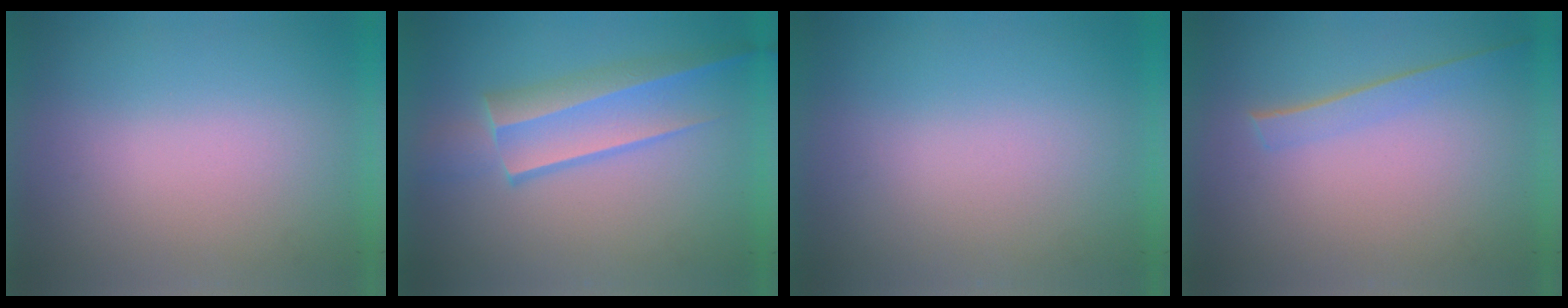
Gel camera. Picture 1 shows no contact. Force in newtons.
{"total": 3.2}
{"total": 0.0}
{"total": 1.5}